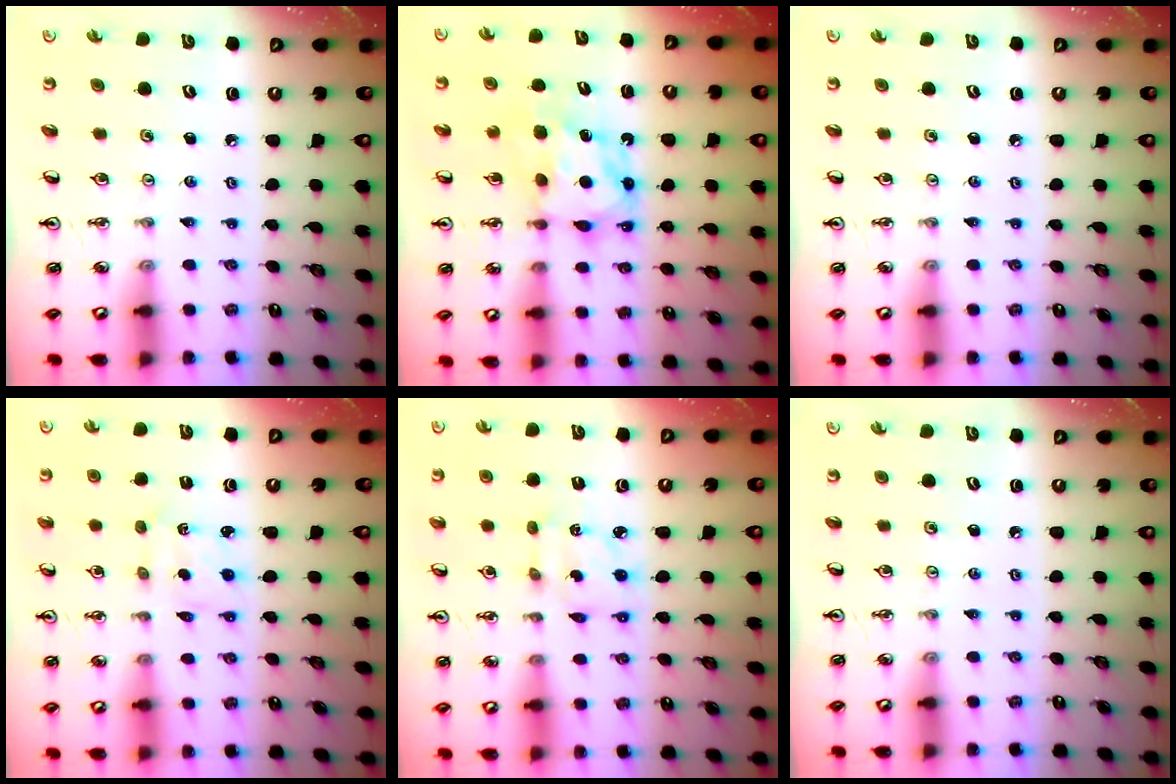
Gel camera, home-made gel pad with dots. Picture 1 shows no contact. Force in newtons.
{"total": 7.1, "press": 7.1, "slide": 0.2}
{"total": 0.0}
{"total": 2.3, "press": 2.1, "slide": 0.8}
{"total": 3.7, "press": 3.7, "slide": 0.1}
{"total": 0.0}